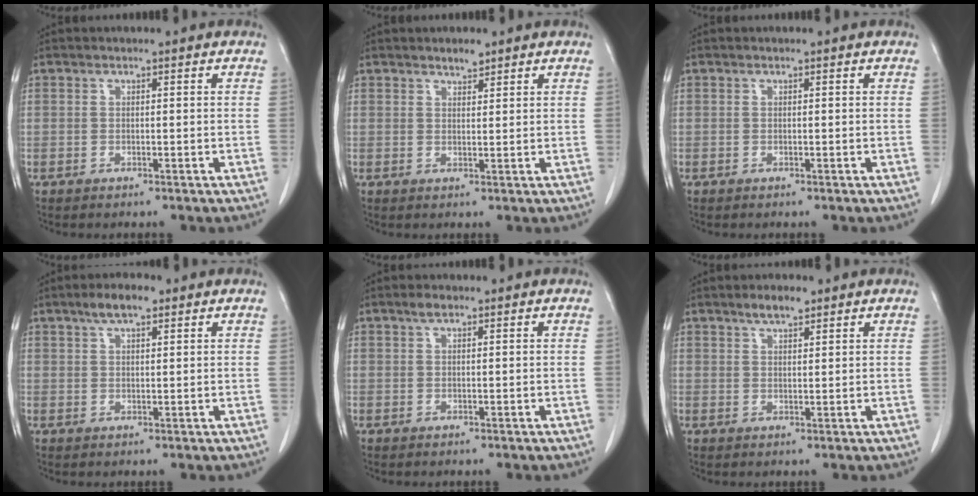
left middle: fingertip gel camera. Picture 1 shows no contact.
{"total": 1.7, "force": [1.5, 0.5, 0.7], "torque": [-0.015, -0.001, 0.025]}
{"total": 0.0}
{"total": 4.2, "force": [2.7, 1.4, 2.9], "torque": [-0.056, 0.010, 0.047]}
{"total": 1.2, "force": [0.8, 0.5, 0.8], "torque": [-0.015, 0.007, 0.014]}
{"total": 3.1, "force": [2.3, 0.9, 1.8], "torque": [-0.036, 0.004, 0.040]}